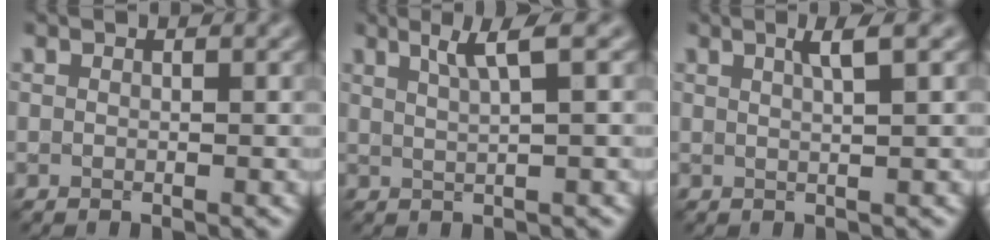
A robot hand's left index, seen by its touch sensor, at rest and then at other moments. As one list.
[{"total": 2.9, "force": [1.5, 0.5, 2.5], "torque": [-0.033, 0.004, 0.024]}, {"total": 2.3, "force": [1.0, 0.5, 2.0], "torque": [-0.024, 0.006, 0.013]}]